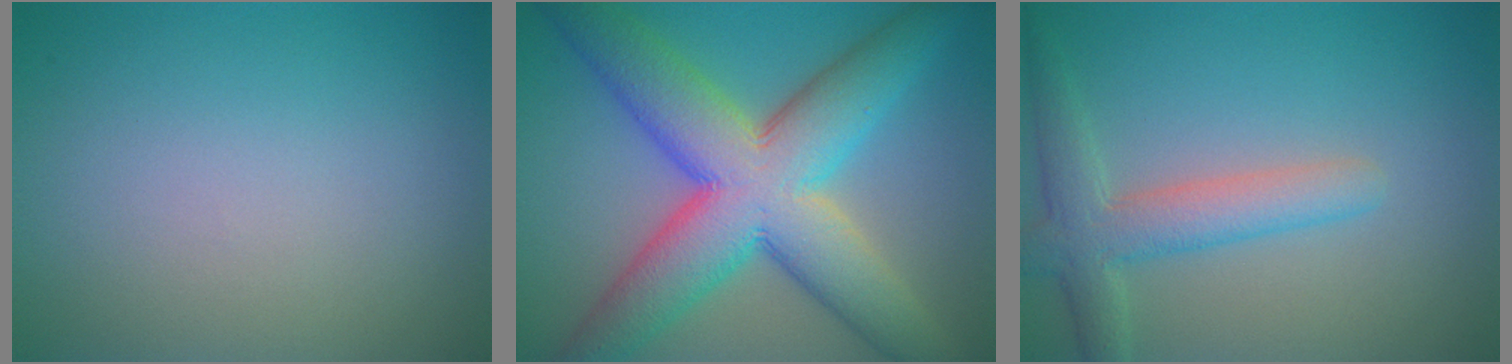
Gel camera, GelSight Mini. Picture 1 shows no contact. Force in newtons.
{"total": 12.2, "press": 12.2, "slide": 0.2}
{"total": 4.0, "press": 4.0, "slide": 0.1}